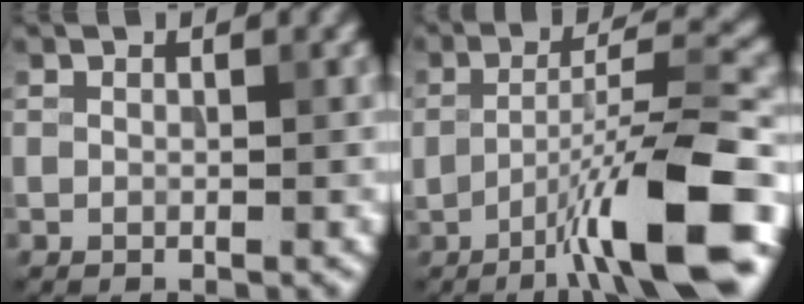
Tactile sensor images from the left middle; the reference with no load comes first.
{"total": 10.6, "force": [-4.5, 2.1, 9.4], "torque": [-0.145, 0.012, -0.078]}